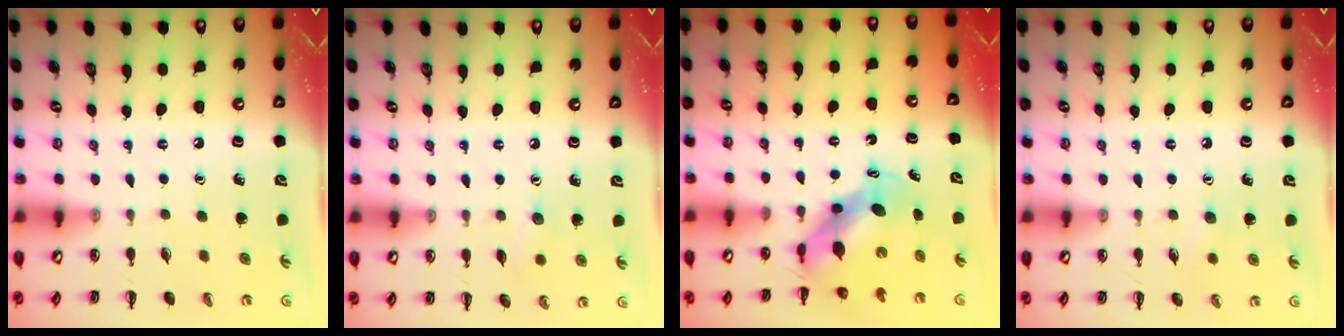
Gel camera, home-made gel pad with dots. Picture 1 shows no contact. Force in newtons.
{"total": 4.9, "press": 4.8, "slide": 1.1}
{"total": 6.6, "press": 6.5, "slide": 1.2}
{"total": 4.8, "press": 4.7, "slide": 1.2}